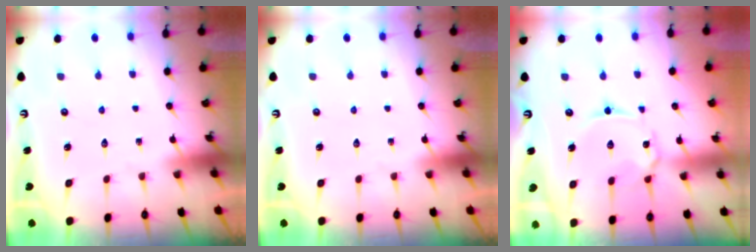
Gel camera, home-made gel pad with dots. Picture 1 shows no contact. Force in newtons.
{"total": 0.0}
{"total": 4.6, "press": 4.6, "slide": 0.4}